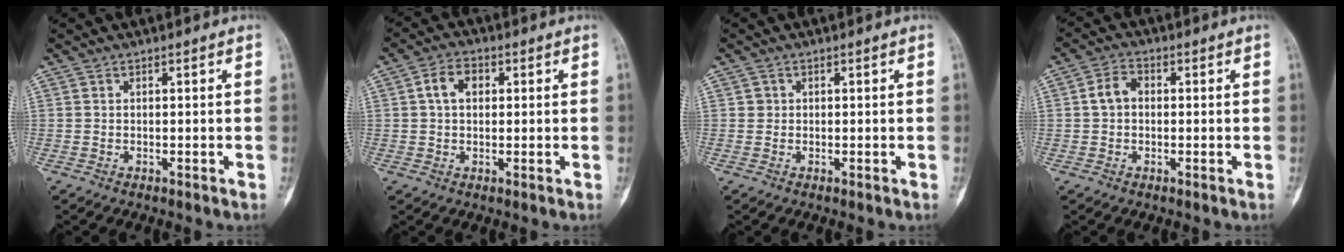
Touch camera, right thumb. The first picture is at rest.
{"total": 5.0, "force": [1.0, 3.5, 3.4], "torque": [-0.054, 0.012, 0.013]}
{"total": 0.9, "force": [0.1, 0.9, 0.0], "torque": [0.006, 0.004, 0.001]}
{"total": 4.0, "force": [0.1, 3.1, 2.6], "torque": [-0.045, 0.015, -0.006]}